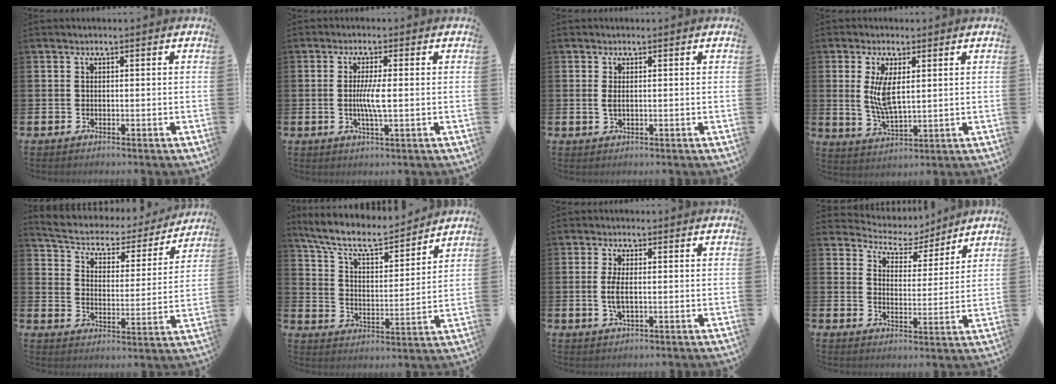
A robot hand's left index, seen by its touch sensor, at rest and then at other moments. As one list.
[{"total": 3.5, "force": [0.0, 0.4, 3.5], "torque": [-0.065, -0.002, -0.003]}, {"total": 1.3, "force": [0.3, 0.5, 1.2], "torque": [-0.014, 0.001, 0.001]}, {"total": 5.9, "force": [1.7, 2.3, 5.2], "torque": [-0.097, 0.000, 0.027]}, {"total": 4.8, "force": [4.4, 1.6, 1.0], "torque": [-0.045, -0.039, 0.068]}, {"total": 8.2, "force": [7.4, 2.0, 2.7], "torque": [-0.089, -0.049, 0.129]}, {"total": 3.2, "force": [0.0, 1.3, 3.0], "torque": [-0.064, 0.002, -0.004]}, {"total": 5.2, "force": [4.8, 2.0, -0.2], "torque": [-0.024, -0.043, 0.080]}]